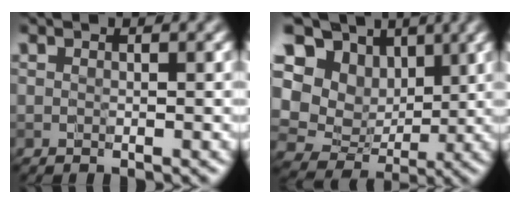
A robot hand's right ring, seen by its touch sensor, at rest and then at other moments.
{"total": 13.6, "force": [3.2, 11.3, 6.8], "torque": [-0.148, 0.008, 0.058]}